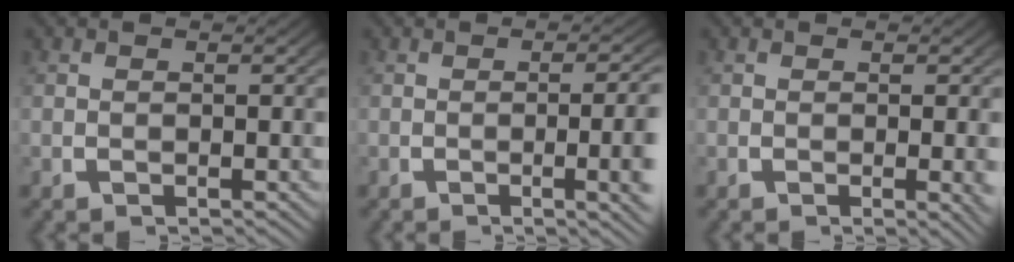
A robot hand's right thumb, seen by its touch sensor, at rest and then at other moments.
{"total": 5.1, "force": [-0.9, 1.4, 4.8], "torque": [-0.056, 0.005, -0.017]}
{"total": 1.6, "force": [0.0, 0.2, 1.6], "torque": [-0.016, -0.002, 0.000]}